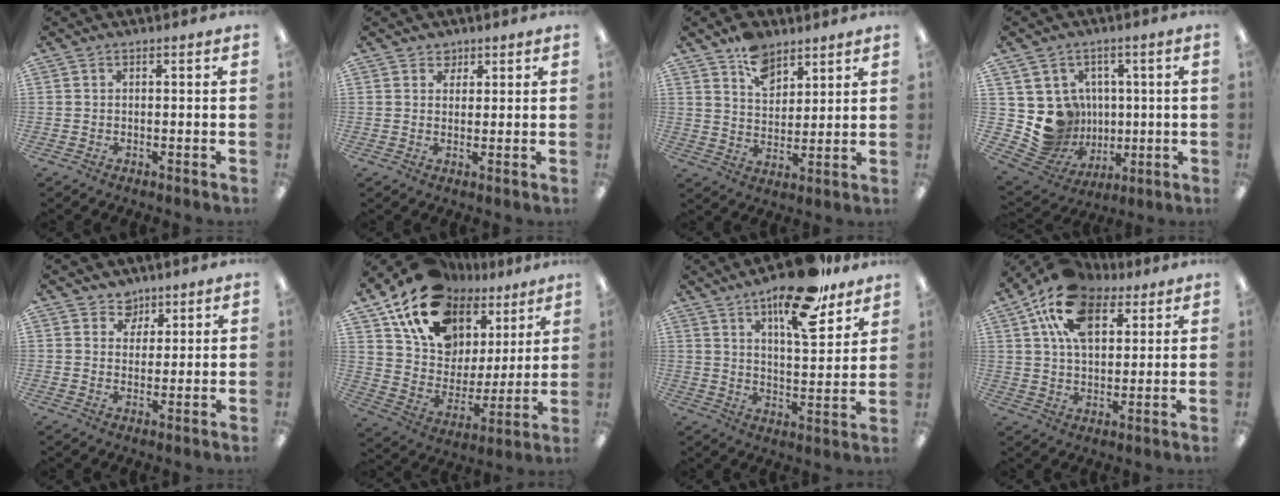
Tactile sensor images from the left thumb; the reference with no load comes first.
{"total": 3.0, "force": [2.1, 2.1, 0.2], "torque": [0.006, -0.007, 0.037]}
{"total": 9.2, "force": [6.4, 5.5, 3.5], "torque": [-0.053, -0.032, 0.118]}
{"total": 11.5, "force": [0.7, 11.2, 2.3], "torque": [-0.071, -0.016, 0.030]}
{"total": 3.6, "force": [2.6, 2.5, 0.3], "torque": [0.001, -0.008, 0.047]}
{"total": 17.6, "force": [12.4, 10.7, 6.4], "torque": [-0.130, -0.081, 0.226]}
{"total": 17.6, "force": [12.3, 5.8, 11.2], "torque": [-0.168, -0.068, 0.200]}
{"total": 16.6, "force": [8.9, 9.5, 10.3], "torque": [-0.194, -0.011, 0.164]}